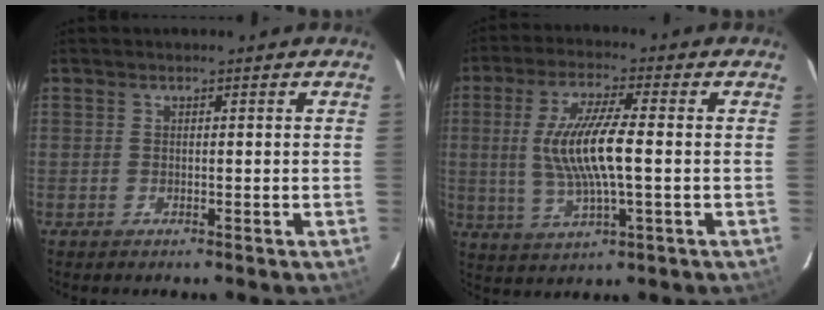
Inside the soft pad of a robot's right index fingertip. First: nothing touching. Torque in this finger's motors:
{"motor_torque": [0.59, 0.08, 0.36, 0.21]}